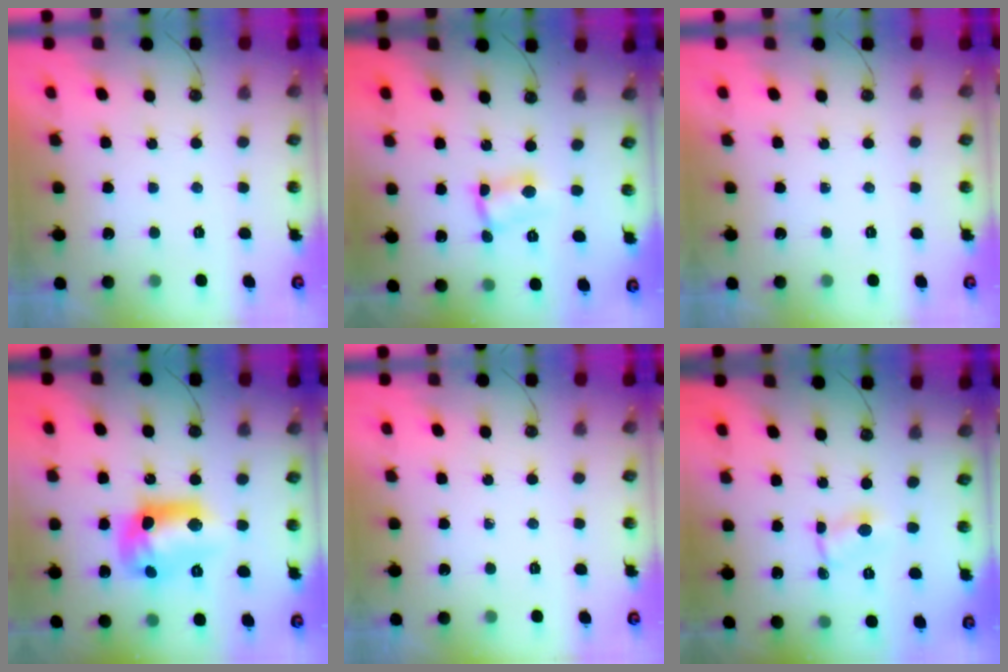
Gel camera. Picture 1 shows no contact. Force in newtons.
{"total": 2.0, "press": 2.0, "slide": 0.6}
{"total": 0.0}
{"total": 14.1, "press": 14.1, "slide": 1.3}
{"total": 0.0}
{"total": 0.9, "press": 0.8, "slide": 0.2}